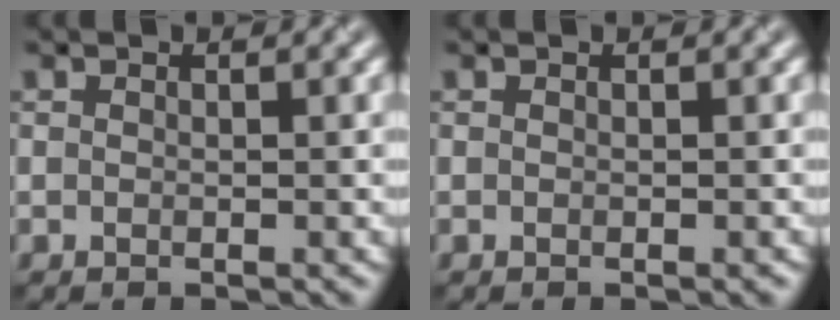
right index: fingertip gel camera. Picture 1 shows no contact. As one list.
[{"total": 0.0}]